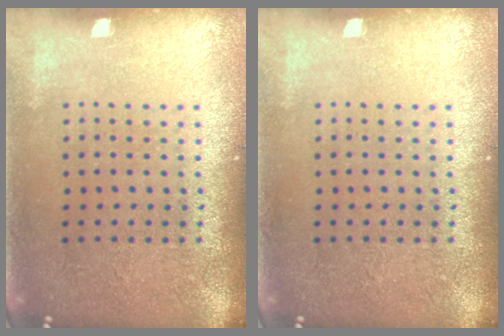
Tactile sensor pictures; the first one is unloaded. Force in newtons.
{"total": 0.0}